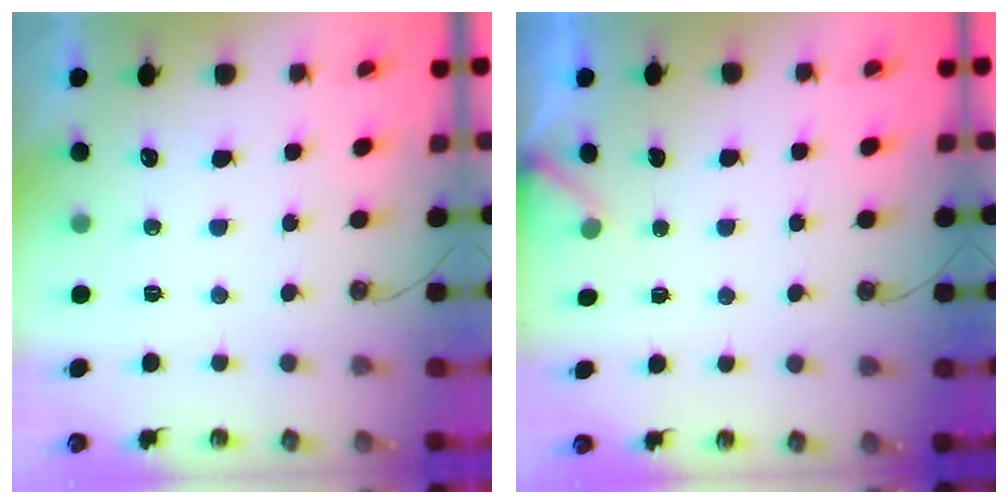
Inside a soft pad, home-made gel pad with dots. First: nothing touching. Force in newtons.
{"total": 1.7, "press": 1.7, "slide": 0.1}